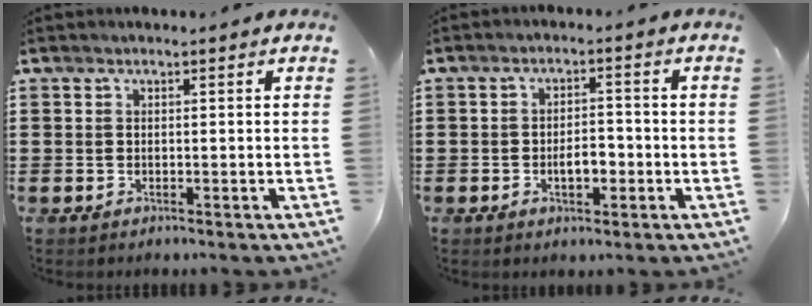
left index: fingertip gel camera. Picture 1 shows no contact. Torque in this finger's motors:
{"motor_torque": [0.13, 0.05, 0.08, 0.06]}